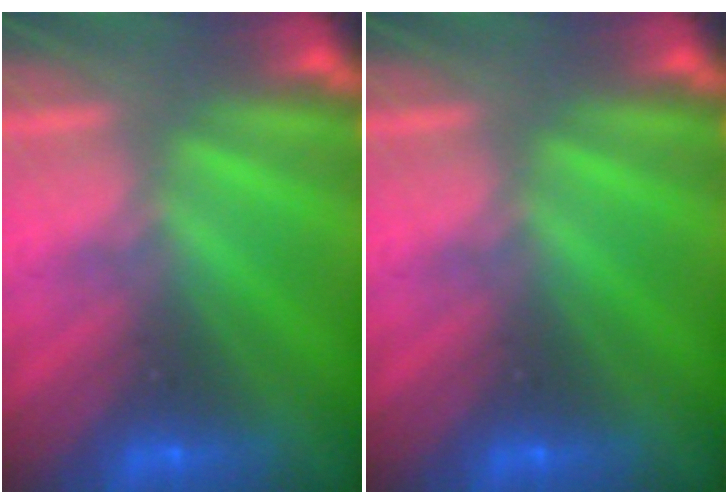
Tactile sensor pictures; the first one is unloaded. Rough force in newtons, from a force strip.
{"total": 0.0}